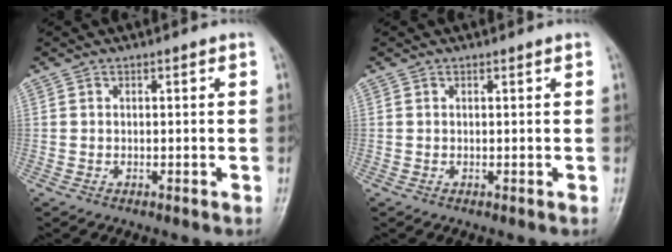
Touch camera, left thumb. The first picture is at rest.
{"total": 0.0}